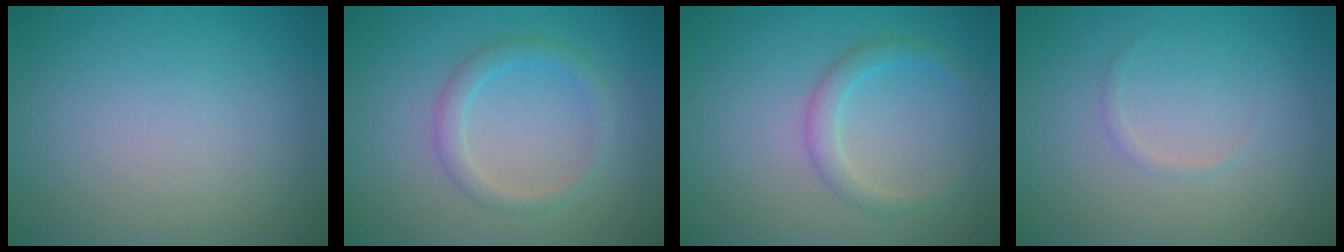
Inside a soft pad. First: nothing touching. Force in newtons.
{"total": 2.0, "press": 2.0, "slide": 0.1}
{"total": 2.0, "press": 2.0, "slide": 0.1}
{"total": 0.5, "press": 0.5, "slide": 0.0}